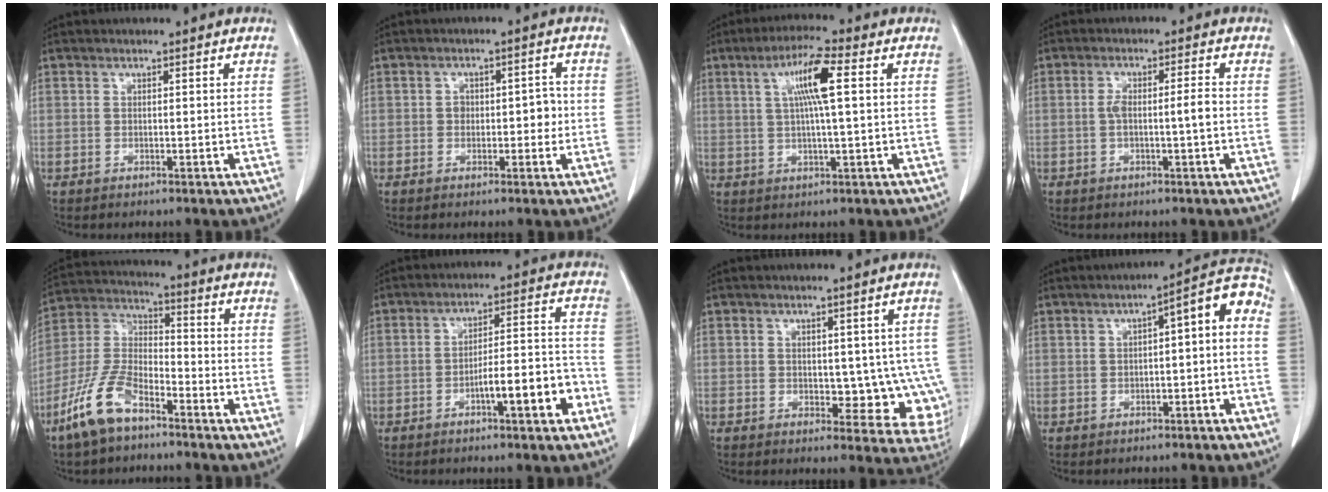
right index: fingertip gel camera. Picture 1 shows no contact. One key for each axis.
{"total": 3.6, "fx": -0.3, "fy": 2.3, "fz": 2.8, "tx": -0.029, "ty": 0.012, "tz": -0.003}
{"total": 7.7, "fx": 2.0, "fy": 0.2, "fz": 7.4, "tx": -0.136, "ty": 0.009, "tz": 0.035}
{"total": 3.8, "fx": -0.5, "fy": 0.4, "fz": 3.8, "tx": -0.073, "ty": 0.011, "tz": -0.005}
{"total": 11.3, "fx": -7.5, "fy": 4.1, "fz": 7.3, "tx": -0.172, "ty": -0.004, "tz": -0.152}
{"total": 8.6, "fx": -4.1, "fy": 1.1, "fz": 7.5, "tx": -0.112, "ty": 0.022, "tz": -0.056}
{"total": 7.7, "fx": -0.4, "fy": 4.9, "fz": 5.9, "tx": -0.038, "ty": 0.006, "tz": 0.008}
{"total": 7.5, "fx": -0.5, "fy": 2.0, "fz": 7.2, "tx": -0.091, "ty": 0.036, "tz": -0.010}